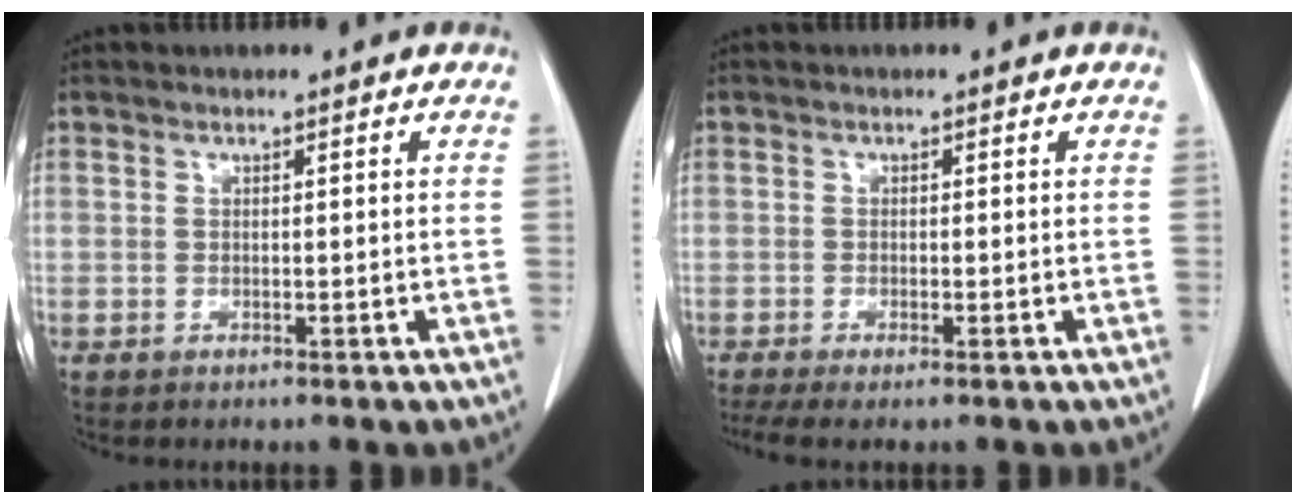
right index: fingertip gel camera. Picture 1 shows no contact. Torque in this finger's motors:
{"motor_torque": [0.21, -0.15, 0.07, 0.02]}